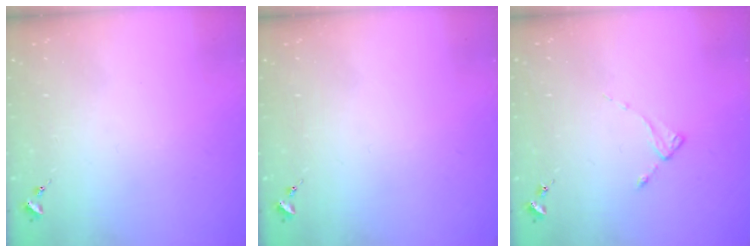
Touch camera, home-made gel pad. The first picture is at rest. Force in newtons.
{"total": 0.0}
{"total": 2.0, "press": 2.0, "slide": 0.3}